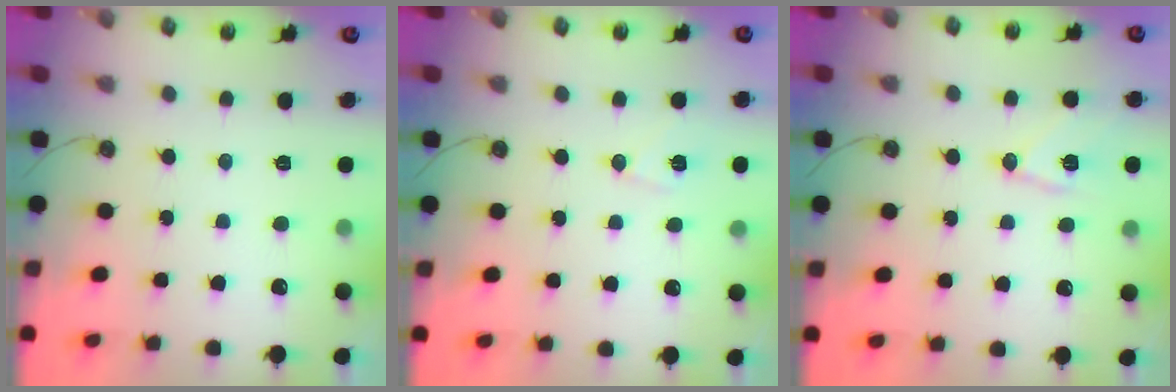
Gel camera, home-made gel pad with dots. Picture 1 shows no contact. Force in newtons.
{"total": 7.8, "press": 7.7, "slide": 1.3}
{"total": 10.4, "press": 10.4, "slide": 1.1}